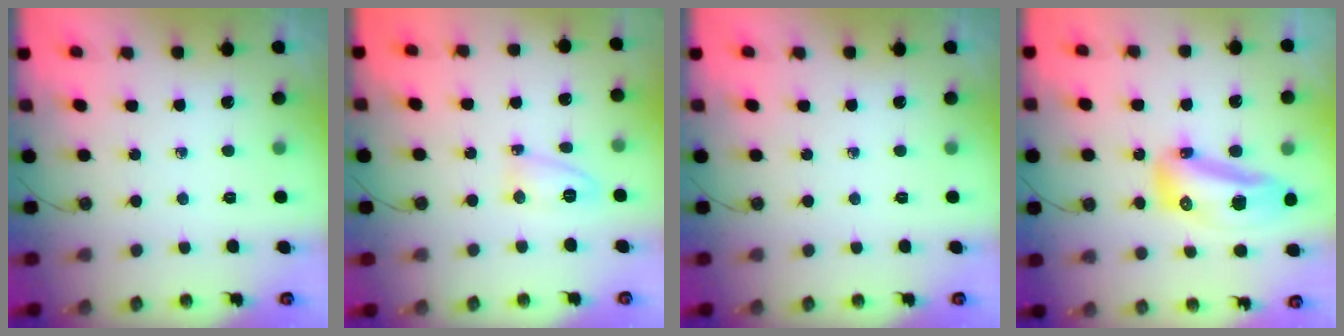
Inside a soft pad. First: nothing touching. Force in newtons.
{"total": 5.1, "press": 5.1, "slide": 0.7}
{"total": 0.0}
{"total": 14.7, "press": 14.6, "slide": 1.2}